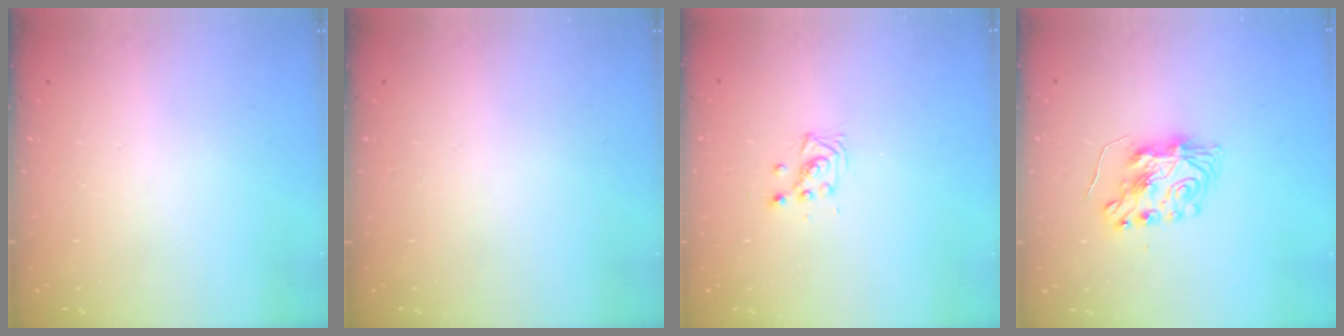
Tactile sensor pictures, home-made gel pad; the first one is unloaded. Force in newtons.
{"total": 0.0}
{"total": 3.3, "press": 3.3, "slide": 0.4}
{"total": 8.1, "press": 8.1, "slide": 0.5}